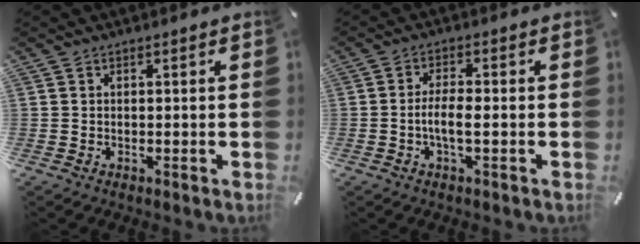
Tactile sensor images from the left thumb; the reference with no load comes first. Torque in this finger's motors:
{"motor_torque": [-0.24, 0.57, 0.55, 0.05, 0.07]}